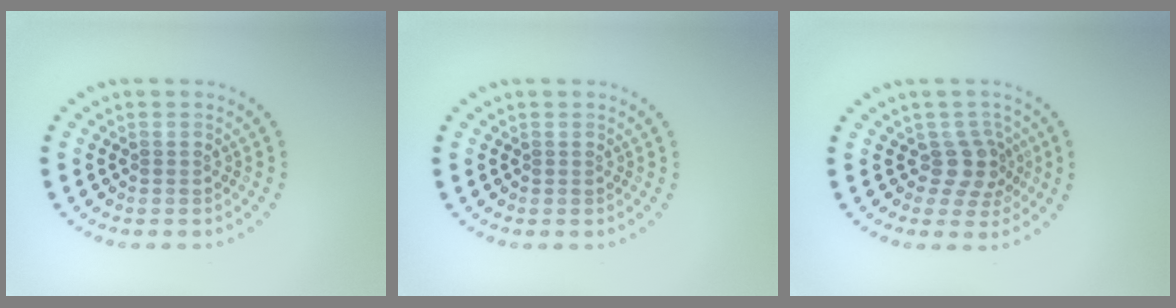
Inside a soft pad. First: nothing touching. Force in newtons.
{"total": 0.0}
{"total": 2.6, "press": 2.0, "slide": 1.7}